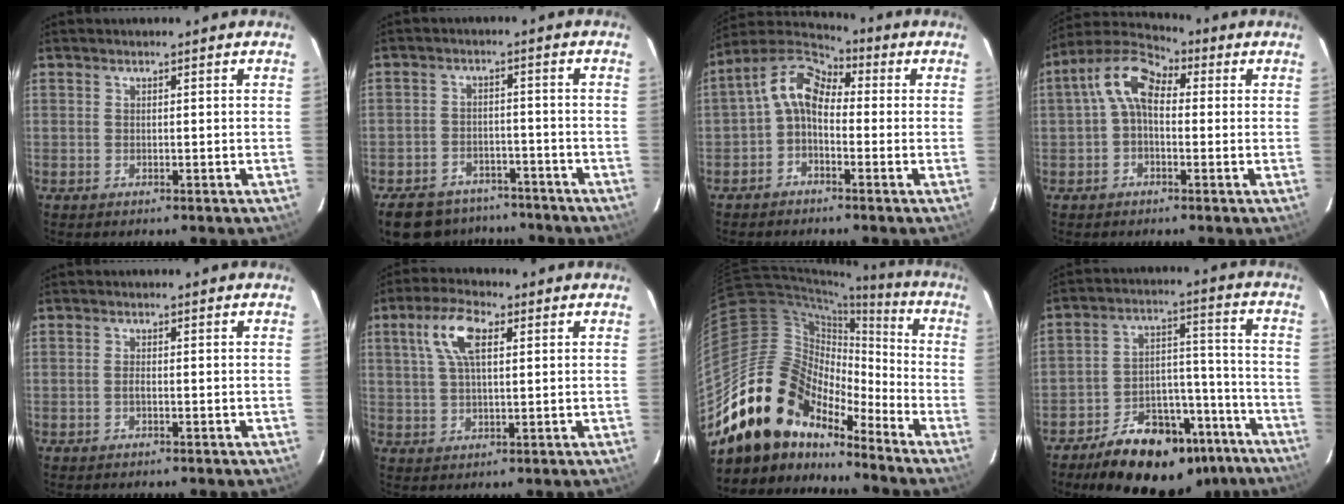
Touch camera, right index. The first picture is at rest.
{"total": 15.6, "force": [-12.2, 7.9, 5.6], "torque": [-0.149, 0.015, -0.168]}
{"total": 7.9, "force": [-1.1, 5.3, 5.8], "torque": [-0.114, 0.027, -0.034]}
{"total": 8.7, "force": [0.9, 5.3, 6.9], "torque": [-0.133, 0.033, 0.008]}
{"total": 0.7, "force": [-0.3, 0.2, 0.6], "torque": [-0.012, 0.004, -0.006]}
{"total": 8.3, "force": [3.0, 3.4, 7.0], "torque": [-0.138, 0.018, 0.055]}
{"total": 19.9, "force": [-14.9, 10.5, 8.1], "torque": [-0.150, 0.023, -0.267]}
{"total": 21.5, "force": [-16.0, 10.4, 9.9], "torque": [-0.167, 0.048, -0.208]}